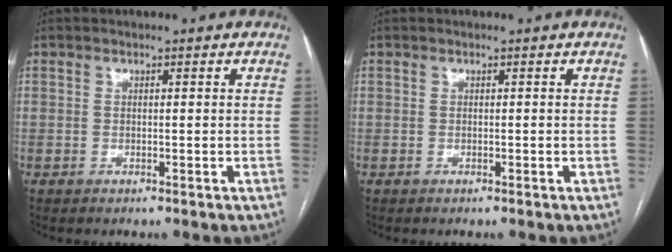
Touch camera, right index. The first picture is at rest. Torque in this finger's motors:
{"motor_torque": [0.00, 0.00, 0.00, 0.00]}